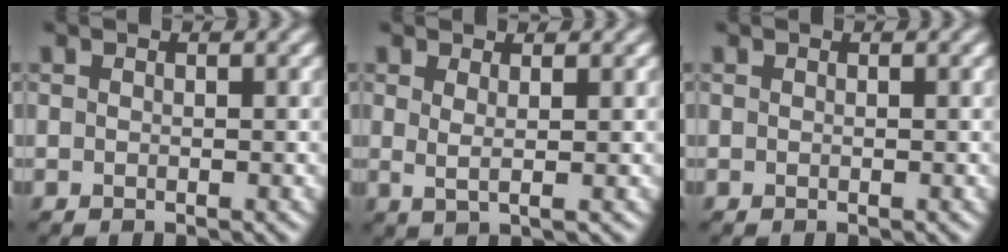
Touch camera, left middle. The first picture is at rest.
{"total": 1.4, "force": [0.5, 0.0, 1.3], "torque": [-0.025, -0.009, 0.010]}
{"total": 0.0}